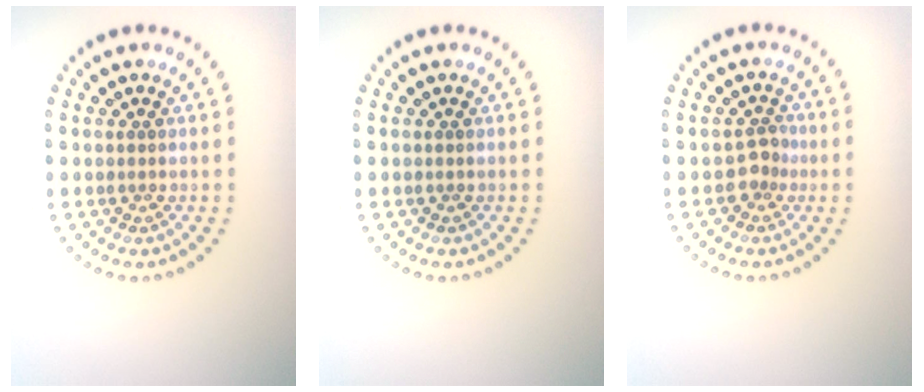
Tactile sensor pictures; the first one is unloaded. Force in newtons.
{"total": 0.0}
{"total": 1.7, "press": 1.3, "slide": 1.1}